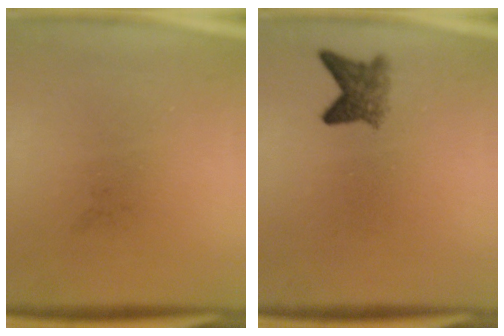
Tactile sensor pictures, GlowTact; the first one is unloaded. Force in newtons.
{"total": 3.2}